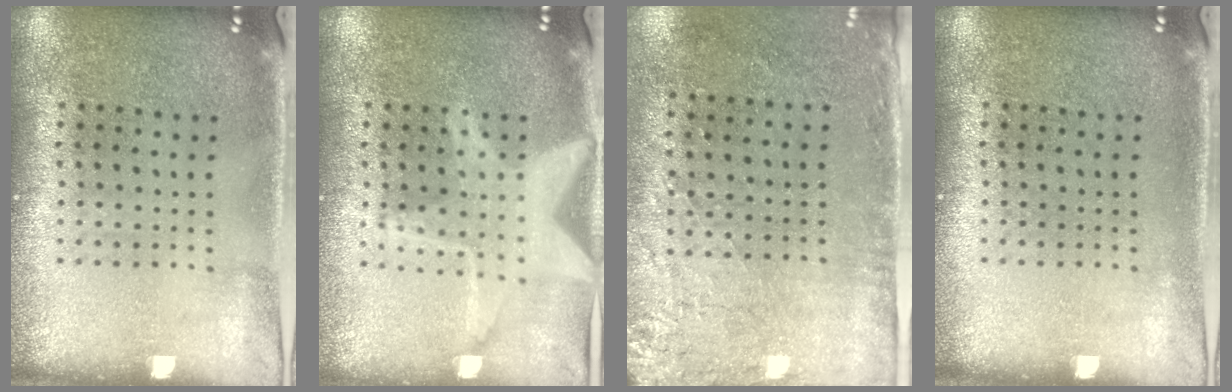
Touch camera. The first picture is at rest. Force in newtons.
{"total": 2.6, "press": 2.6, "slide": 0.4}
{"total": 2.9, "press": 2.3, "slide": 1.6}
{"total": 0.0}